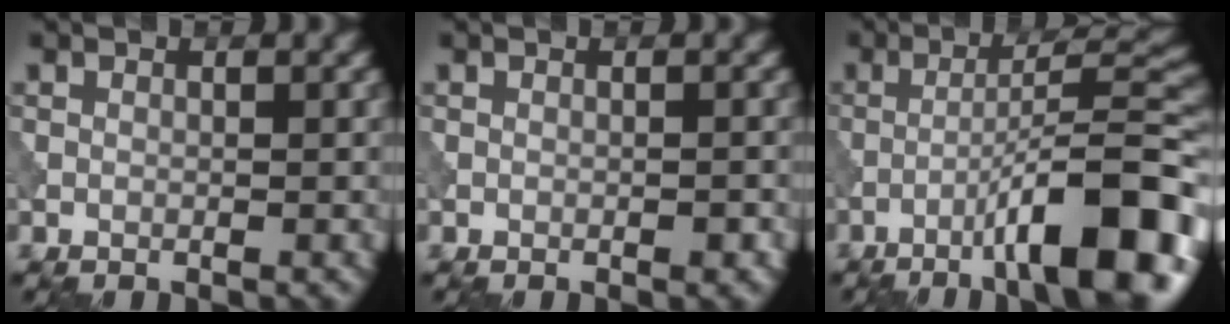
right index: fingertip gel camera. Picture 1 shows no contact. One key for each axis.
{"total": 0.7, "fx": -0.3, "fy": 0.2, "fz": 0.6, "tx": -0.011, "ty": 0.003, "tz": -0.004}
{"total": 11.6, "fx": -5.6, "fy": 2.0, "fz": 10.0, "tx": -0.140, "ty": 0.021, "tz": -0.084}